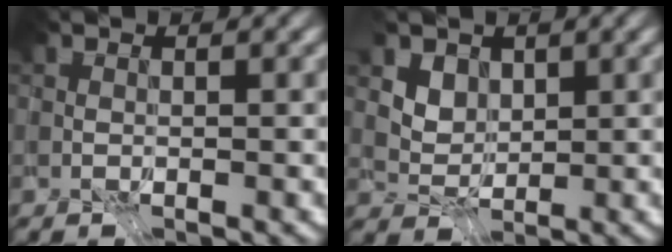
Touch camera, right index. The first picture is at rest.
{"total": 1.8, "force": [1.2, 1.3, 0.4], "torque": [-0.018, -0.018, 0.037]}